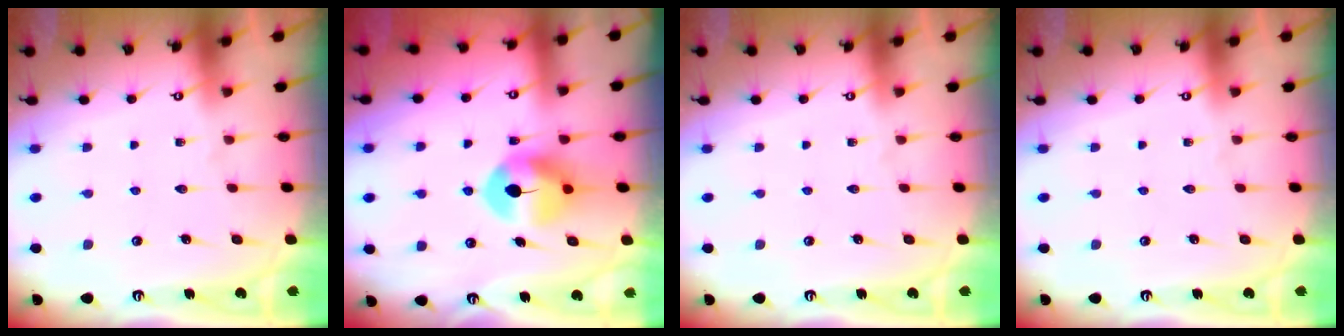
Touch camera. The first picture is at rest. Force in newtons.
{"total": 7.9, "press": 7.8, "slide": 1.1}
{"total": 0.0}
{"total": 0.0}